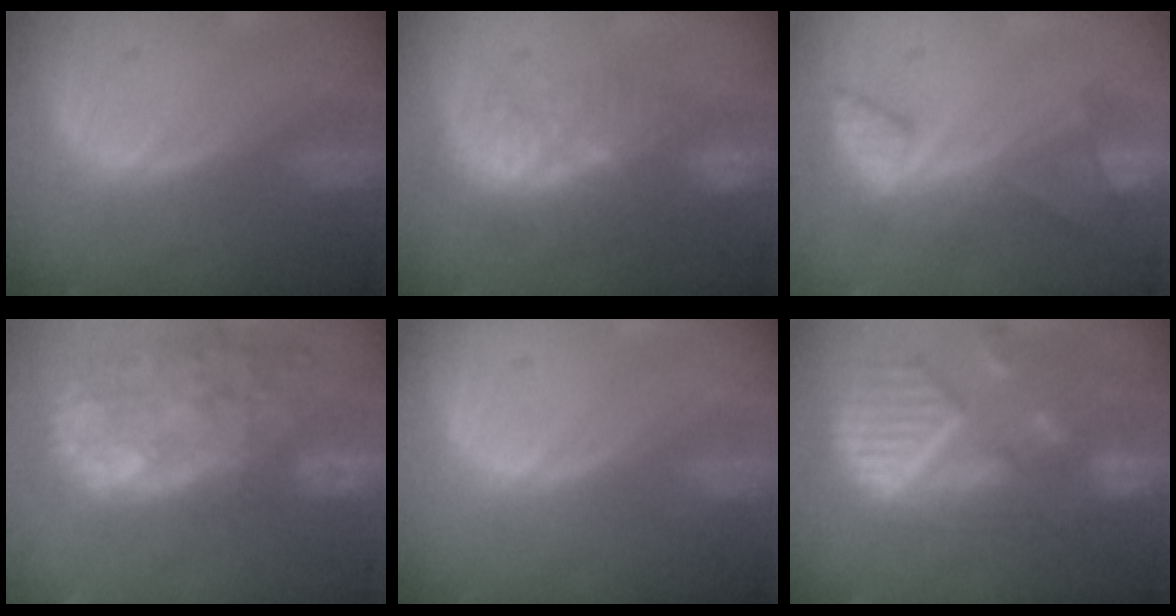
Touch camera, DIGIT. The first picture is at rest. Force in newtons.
{"total": 9.3, "press": 8.7, "slide": 3.4}
{"total": 7.7, "press": 6.8, "slide": 3.6}
{"total": 14.4, "press": 11.7, "slide": 8.4}
{"total": 0.0}
{"total": 12.0, "press": 10.4, "slide": 6.0}